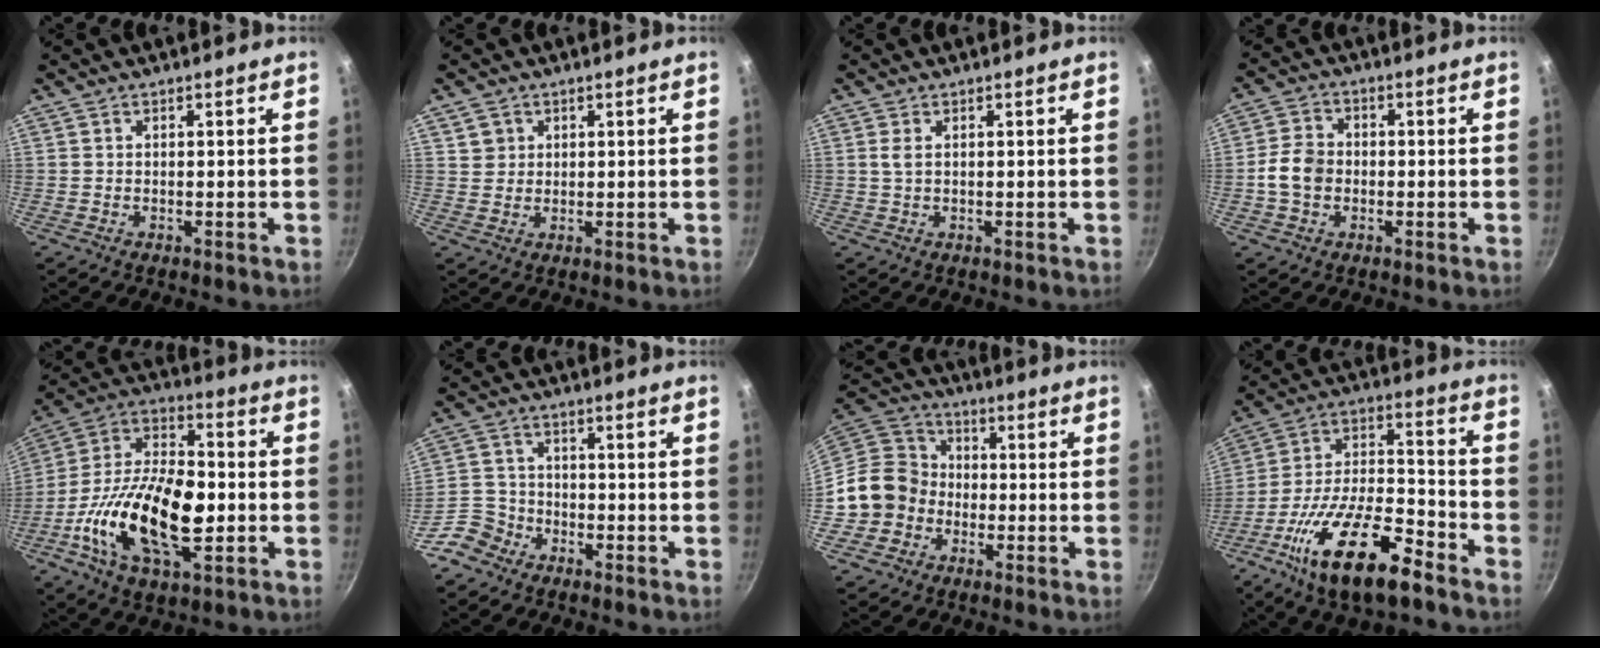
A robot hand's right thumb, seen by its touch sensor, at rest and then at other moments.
{"total": 3.0, "force": [1.3, 2.7, 0.6], "torque": [0.007, 0.005, 0.023]}
{"total": 1.7, "force": [0.5, 0.8, 1.4], "torque": [-0.030, 0.000, 0.011]}
{"total": 6.3, "force": [-1.1, 5.0, 3.6], "torque": [-0.058, 0.017, -0.029]}
{"total": 23.1, "force": [-4.7, 12.0, 19.2], "torque": [-0.336, 0.034, -0.093]}
{"total": 6.9, "force": [-4.9, 4.7, 1.2], "torque": [-0.003, 0.042, -0.105]}
{"total": 11.7, "force": [-3.4, 10.4, 4.0], "torque": [-0.032, 0.048, -0.078]}
{"total": 20.7, "force": [-11.8, 7.6, 15.3], "torque": [-0.258, 0.055, -0.217]}